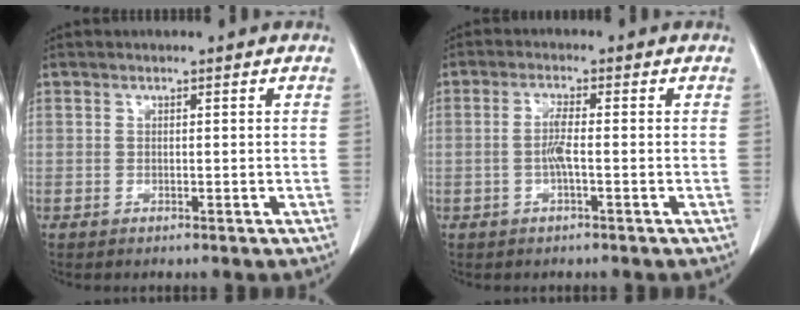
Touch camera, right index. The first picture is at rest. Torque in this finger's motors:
{"motor_torque": [0.51, -0.14, 0.34, 0.09]}